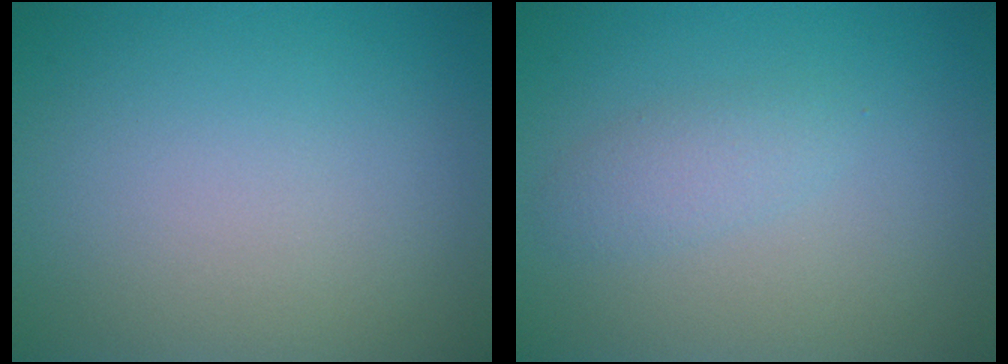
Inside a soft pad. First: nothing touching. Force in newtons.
{"total": 1.7, "press": 1.7, "slide": 0.0}